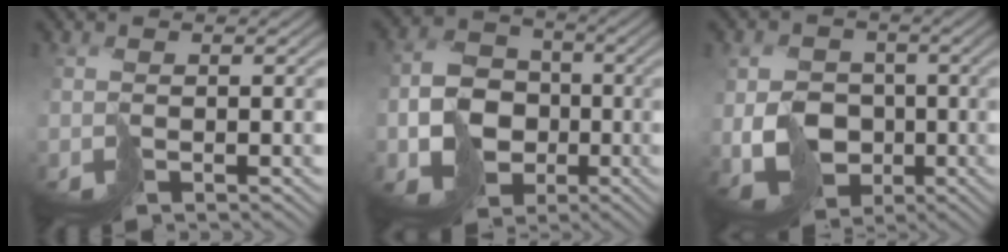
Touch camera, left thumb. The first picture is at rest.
{"total": 8.7, "force": [-2.7, 7.5, 3.7], "torque": [-0.077, -0.026, -0.056]}
{"total": 6.2, "force": [-0.6, 5.6, 2.4], "torque": [-0.053, -0.017, -0.010]}